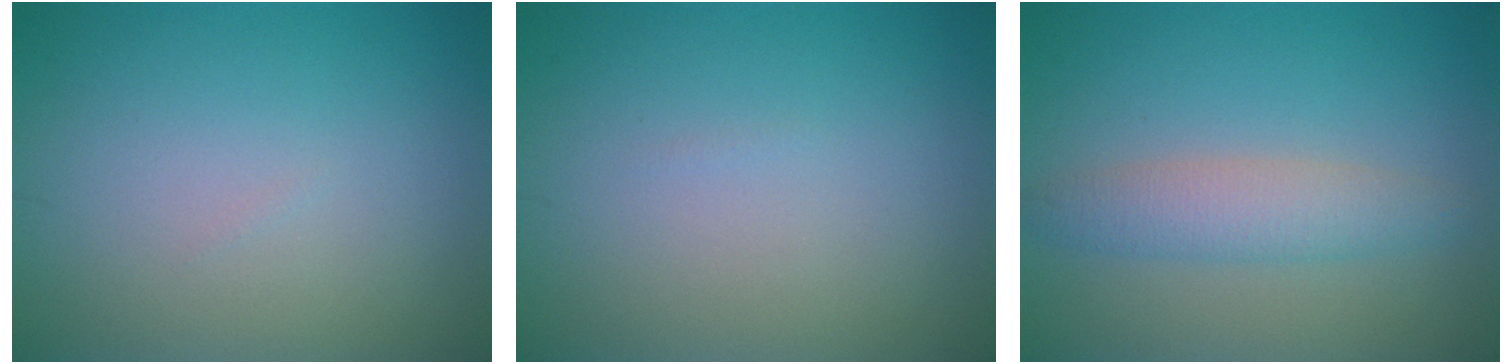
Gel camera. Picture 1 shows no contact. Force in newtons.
{"total": 0.0}
{"total": 3.0, "press": 3.0, "slide": 0.0}